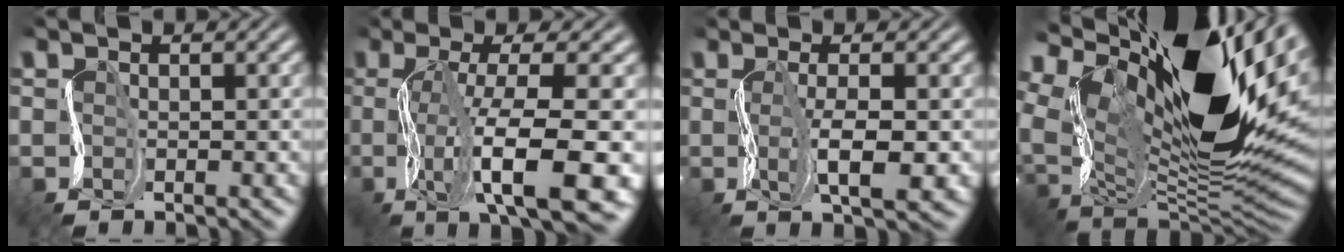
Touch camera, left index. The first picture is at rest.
{"total": 10.6, "force": [-2.8, 3.1, 9.8], "torque": [-0.168, -0.003, -0.041]}
{"total": 4.1, "force": [0.0, 1.0, 4.0], "torque": [-0.077, -0.002, 0.005]}
{"total": 18.8, "force": [8.6, 8.7, 14.2], "torque": [-0.251, 0.034, 0.159]}